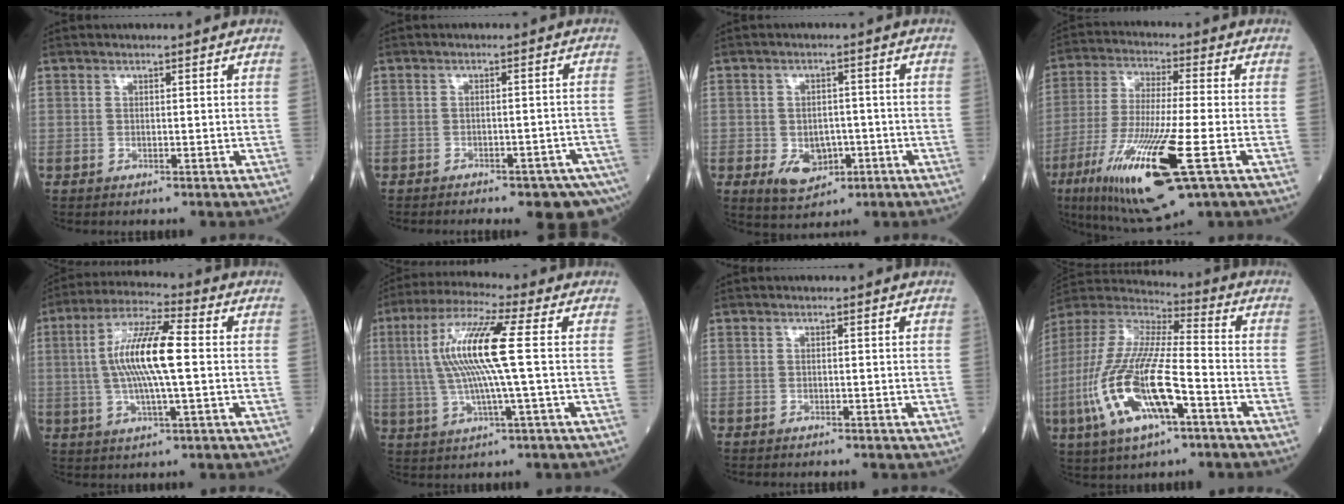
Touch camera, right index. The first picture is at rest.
{"total": 11.5, "force": [-8.9, 3.0, 6.6], "torque": [-0.054, 0.010, -0.105]}
{"total": 6.1, "force": [-2.0, 4.1, 3.9], "torque": [-0.059, 0.002, -0.021]}
{"total": 18.8, "force": [-7.7, 2.1, 17.0], "torque": [-0.355, -0.045, -0.134]}
{"total": 12.0, "force": [0.4, 1.7, 11.8], "torque": [-0.233, 0.012, 0.005]}
{"total": 12.4, "force": [1.3, 0.0, 12.3], "torque": [-0.257, 0.015, 0.021]}
{"total": 0.0}
{"total": 18.7, "force": [-6.6, 4.7, 16.9], "torque": [-0.371, -0.018, -0.122]}